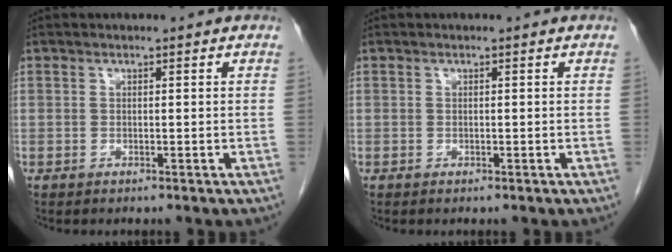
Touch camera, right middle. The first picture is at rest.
{"total": 0.0}